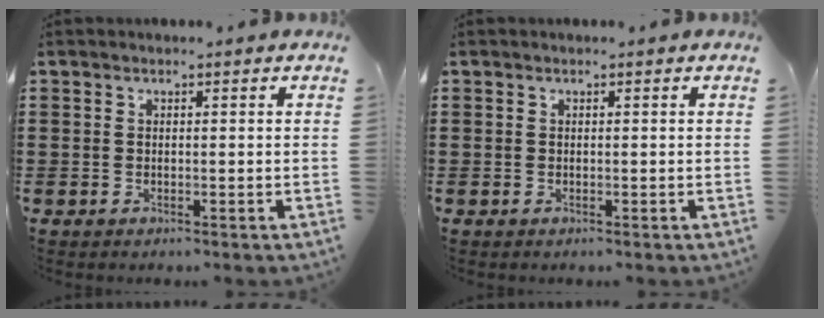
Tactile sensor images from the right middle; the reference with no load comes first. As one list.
[{"total": 0.0}]